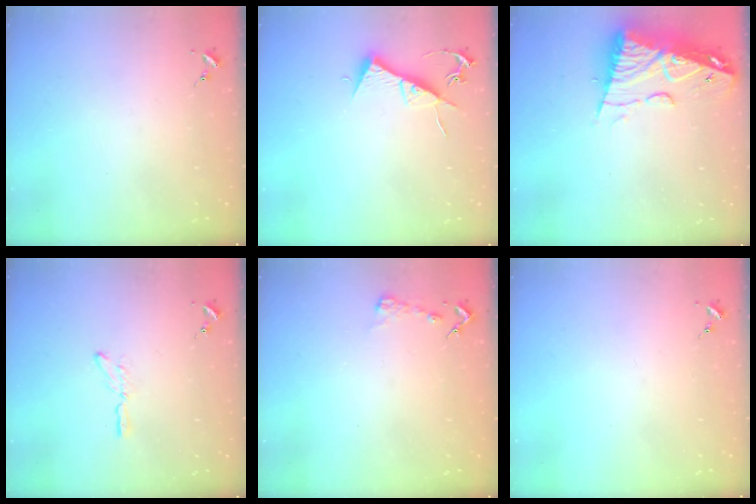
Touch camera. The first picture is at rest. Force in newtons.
{"total": 9.6, "press": 9.6, "slide": 0.6}
{"total": 13.3, "press": 13.2, "slide": 1.2}
{"total": 2.9, "press": 2.9, "slide": 0.3}
{"total": 3.1, "press": 3.1, "slide": 0.2}
{"total": 0.0}